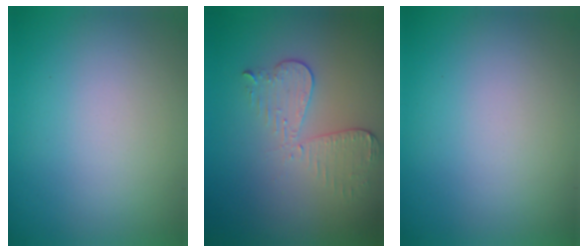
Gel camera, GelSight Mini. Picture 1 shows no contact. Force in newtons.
{"total": 3.1, "press": 2.7, "slide": 1.4}
{"total": 0.0}